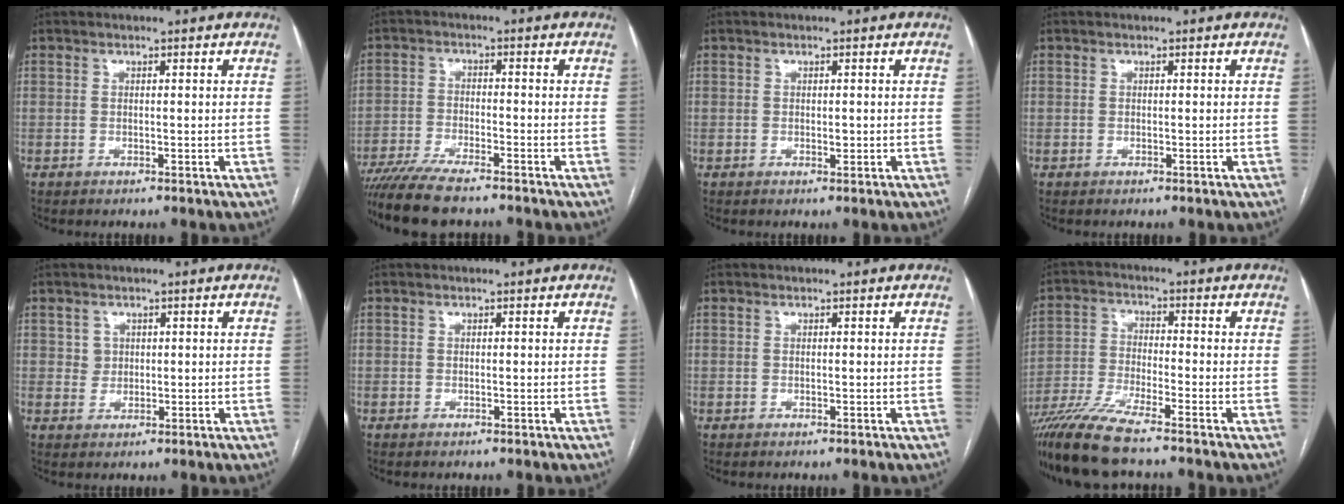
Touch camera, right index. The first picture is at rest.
{"total": 10.4, "force": [-8.8, 1.0, 5.5], "torque": [-0.091, -0.024, -0.146]}
{"total": 0.9, "force": [-0.1, 0.5, 0.8], "torque": [-0.012, -0.001, -0.001]}
{"total": 0.0}
{"total": 2.0, "force": [0.7, 1.9, 0.3], "torque": [0.000, -0.002, 0.009]}
{"total": 0.0}
{"total": 0.0}
{"total": 10.2, "force": [-8.3, -0.3, 5.9], "torque": [-0.114, -0.031, -0.154]}